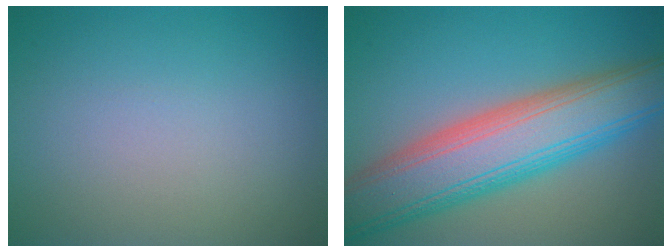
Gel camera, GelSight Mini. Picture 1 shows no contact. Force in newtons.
{"total": 10.6, "press": 10.6, "slide": 0.5}